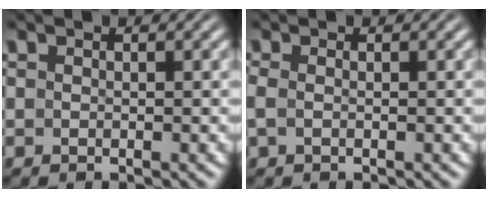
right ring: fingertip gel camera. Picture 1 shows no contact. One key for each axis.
{"total": 1.1, "fx": -0.5, "fy": 0.6, "fz": 0.9, "tx": -0.035, "ty": -0.011, "tz": -0.002}